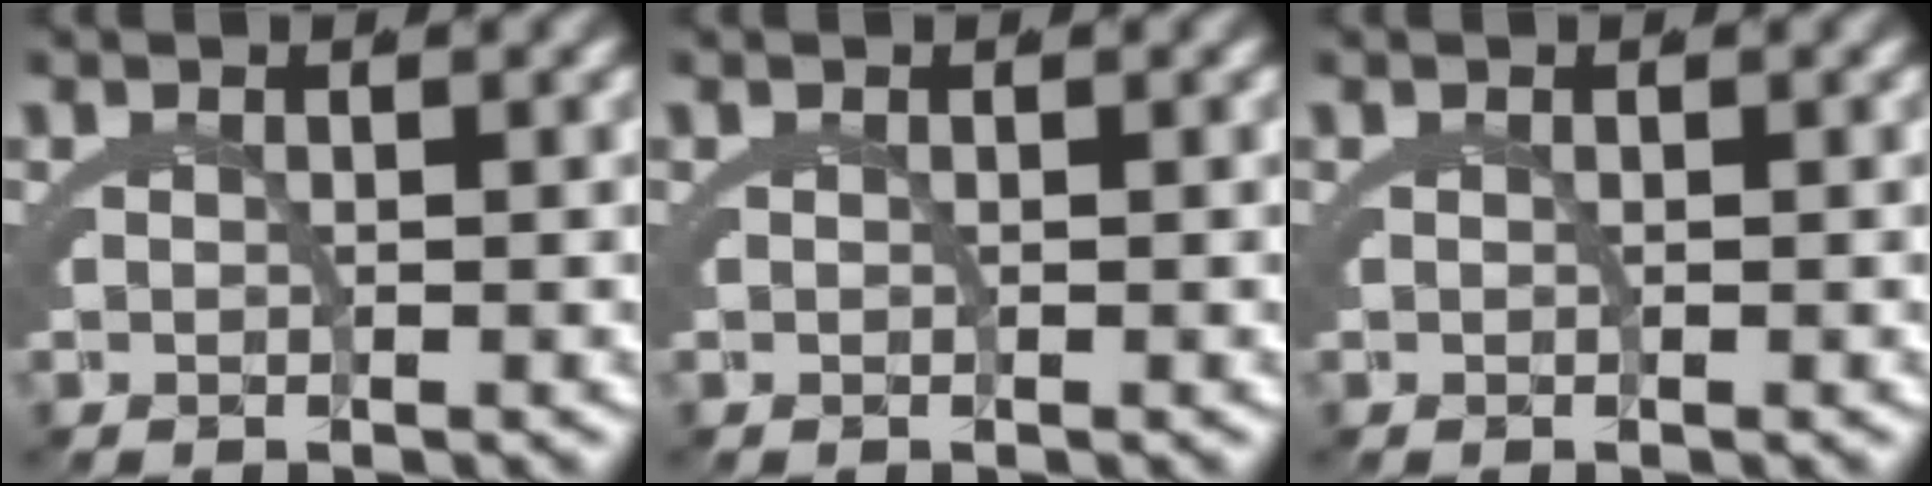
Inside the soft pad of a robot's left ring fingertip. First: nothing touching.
{"total": 0.0}
{"total": 0.0}